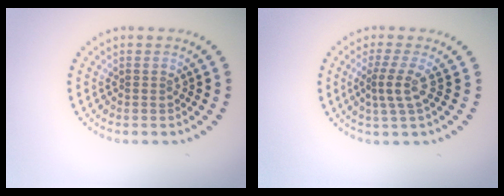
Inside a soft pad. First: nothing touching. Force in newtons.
{"total": 2.6, "press": 1.8, "slide": 1.9}